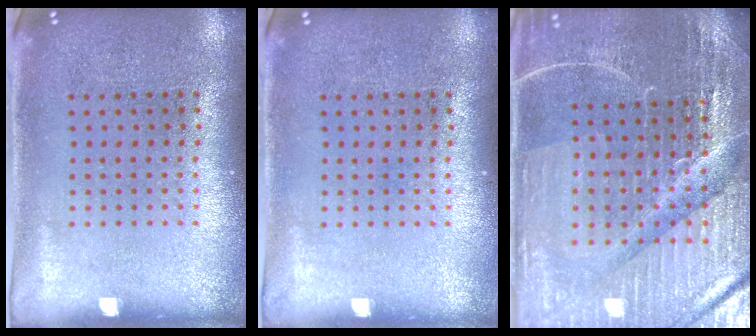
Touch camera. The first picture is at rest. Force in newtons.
{"total": 0.0}
{"total": 4.9, "press": 4.7, "slide": 1.5}